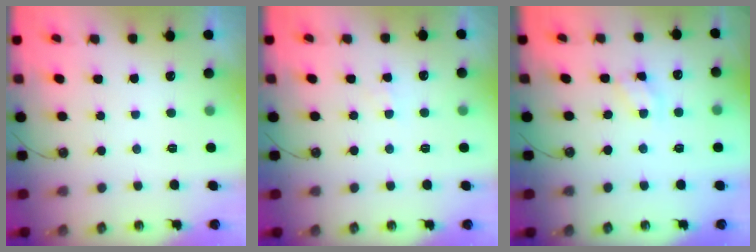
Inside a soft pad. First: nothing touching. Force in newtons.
{"total": 2.9, "press": 2.9, "slide": 0.5}
{"total": 2.9, "press": 2.9, "slide": 0.4}